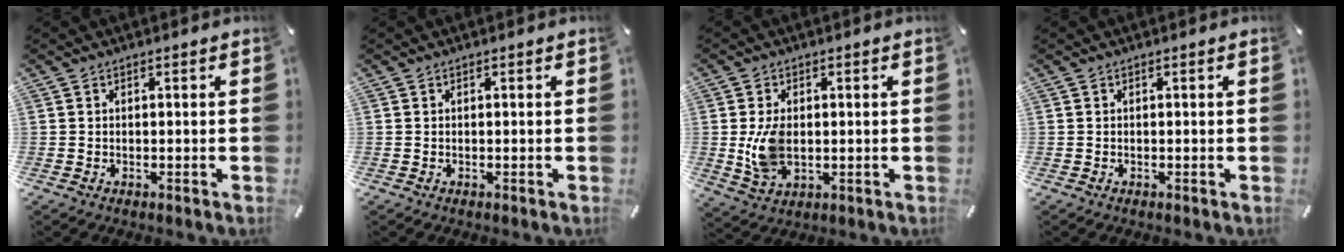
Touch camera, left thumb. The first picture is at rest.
{"total": 0.0}
{"total": 8.4, "force": [0.1, 5.7, 6.3], "torque": [-0.128, -0.008, -0.001]}
{"total": 0.0}